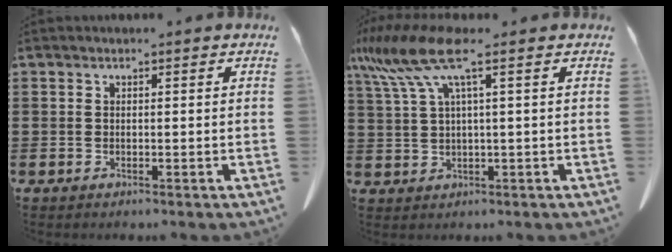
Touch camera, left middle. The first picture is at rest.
{"total": 9.4, "force": [4.3, 1.5, 8.2], "torque": [-0.202, -0.026, 0.070]}